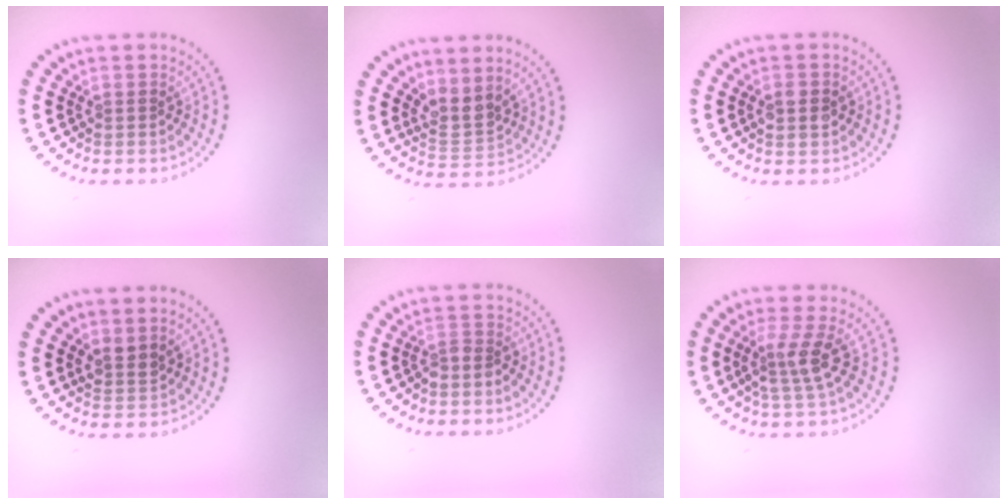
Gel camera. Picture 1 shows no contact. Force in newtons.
{"total": 2.4, "press": 2.0, "slide": 1.5}
{"total": 2.2, "press": 2.2, "slide": 0.2}
{"total": 1.5, "press": 1.2, "slide": 0.9}
{"total": 1.5, "press": 1.1, "slide": 1.0}
{"total": 2.8, "press": 2.2, "slide": 1.7}